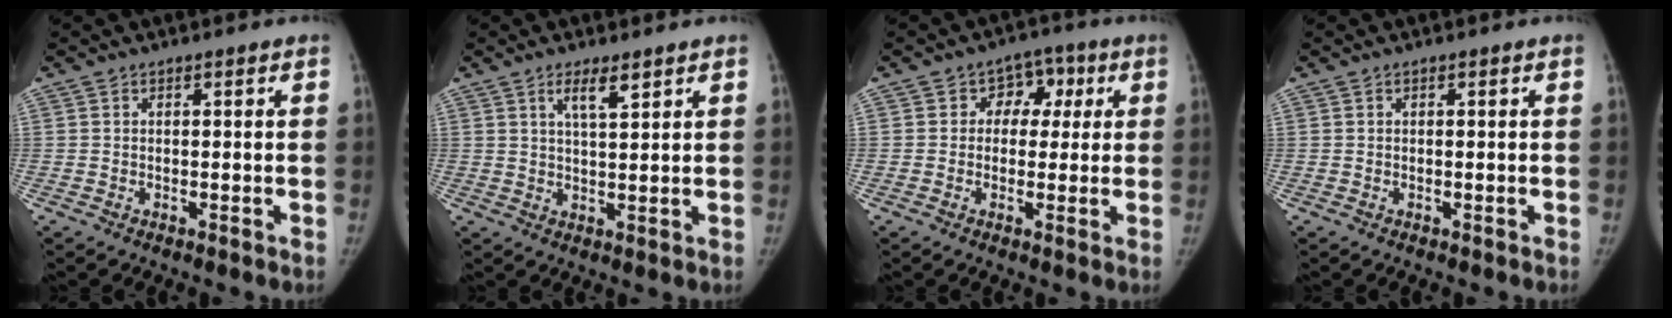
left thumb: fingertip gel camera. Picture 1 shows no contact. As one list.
[{"total": 4.2, "force": [2.6, 1.0, 3.2], "torque": [-0.051, -0.016, 0.048]}, {"total": 6.0, "force": [1.2, 5.2, 2.7], "torque": [0.011, 0.008, 0.004]}, {"total": 0.0}]